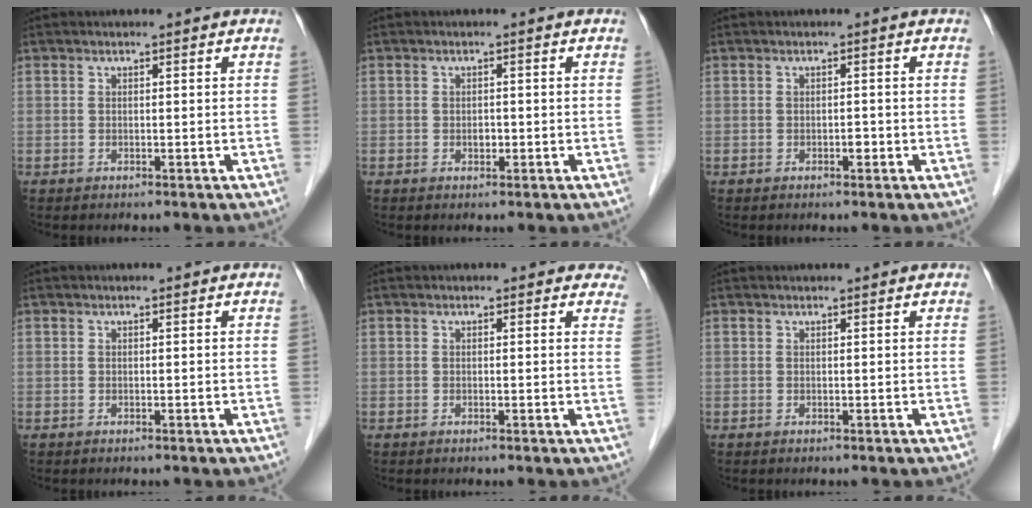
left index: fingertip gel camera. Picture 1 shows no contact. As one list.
[{"total": 1.0, "force": [-0.3, 0.7, 0.7], "torque": [-0.013, 0.002, -0.004]}, {"total": 0.8, "force": [-0.4, 0.4, 0.6], "torque": [-0.009, 0.002, -0.007]}, {"total": 0.0}, {"total": 2.8, "force": [2.4, 1.3, 0.5], "torque": [0.016, -0.007, -0.001]}, {"total": 1.7, "force": [1.6, 0.2, 0.4], "torque": [-0.010, 0.020, 0.020]}]